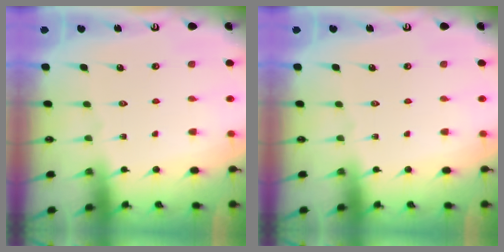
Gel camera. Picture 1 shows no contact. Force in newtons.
{"total": 0.0}